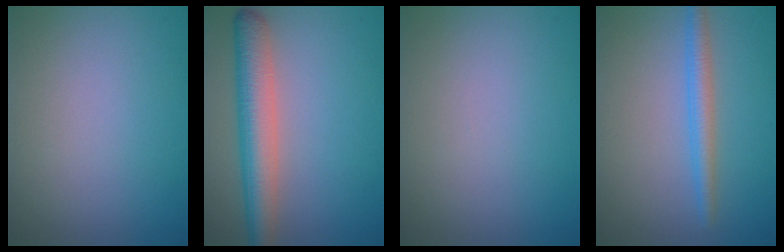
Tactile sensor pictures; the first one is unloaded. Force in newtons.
{"total": 5.5, "press": 5.5, "slide": 0.2}
{"total": 0.0}
{"total": 2.4, "press": 2.4, "slide": 0.1}